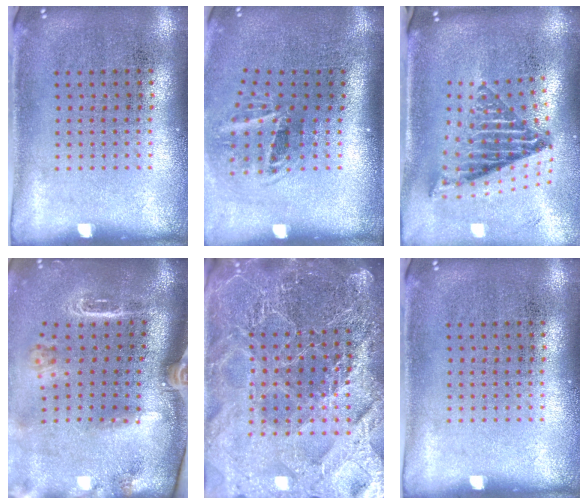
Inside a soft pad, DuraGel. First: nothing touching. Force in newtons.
{"total": 2.0, "press": 1.1, "slide": 1.6}
{"total": 2.1, "press": 1.4, "slide": 1.5}
{"total": 2.9, "press": 2.0, "slide": 2.0}
{"total": 5.9, "press": 5.1, "slide": 2.9}
{"total": 0.0}